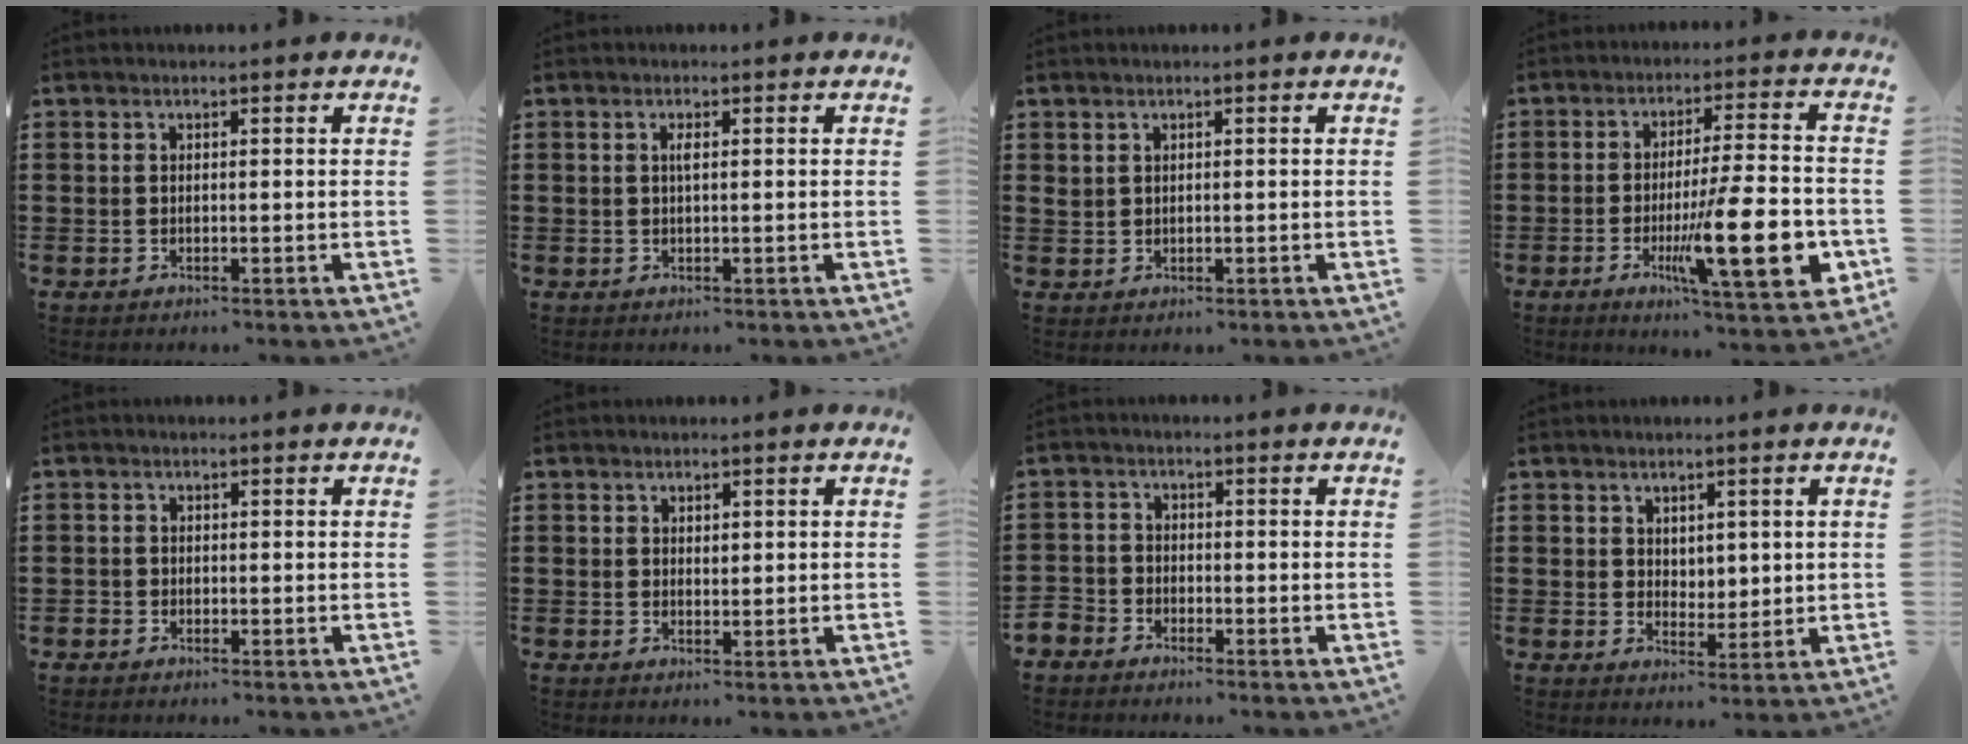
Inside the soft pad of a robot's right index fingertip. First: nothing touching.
{"total": 1.1, "force": [0.2, 0.2, 1.0], "torque": [-0.021, 0.001, 0.003]}
{"total": 0.9, "force": [0.5, 0.6, 0.4], "torque": [-0.011, 0.005, 0.008]}
{"total": 16.1, "force": [-4.5, 3.3, 15.1], "torque": [-0.248, -0.011, -0.067]}
{"total": 0.9, "force": [-0.6, 0.7, 0.1], "torque": [-0.003, 0.001, -0.013]}
{"total": 0.9, "force": [0.6, 0.5, 0.4], "torque": [-0.009, 0.004, 0.011]}
{"total": 2.6, "force": [-2.3, 1.2, -0.2], "torque": [-0.013, -0.003, -0.055]}
{"total": 3.2, "force": [2.1, 2.3, 0.6], "torque": [-0.013, 0.004, 0.039]}